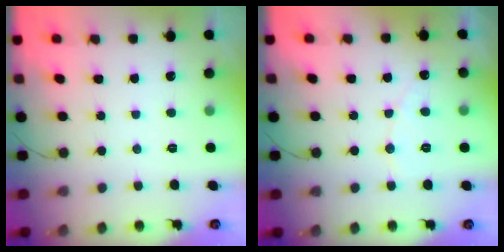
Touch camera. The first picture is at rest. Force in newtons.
{"total": 4.5, "press": 4.4, "slide": 0.3}